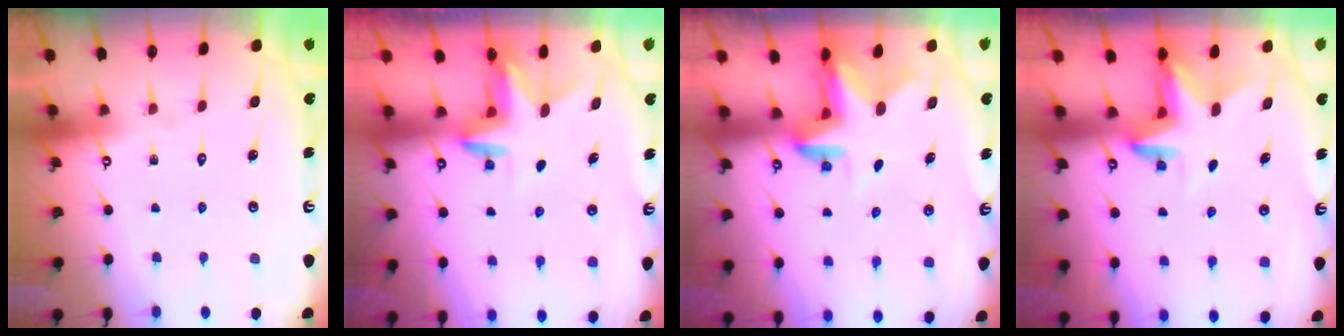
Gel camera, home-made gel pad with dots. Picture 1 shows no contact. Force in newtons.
{"total": 3.3, "press": 3.3, "slide": 0.3}
{"total": 3.1, "press": 3.1, "slide": 0.5}
{"total": 3.8, "press": 3.7, "slide": 0.3}